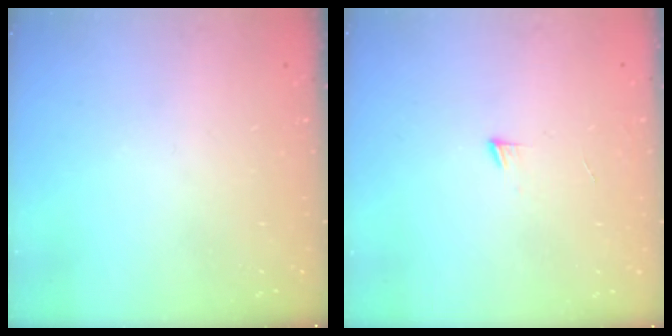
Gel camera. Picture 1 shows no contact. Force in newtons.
{"total": 4.0, "press": 3.9, "slide": 0.4}